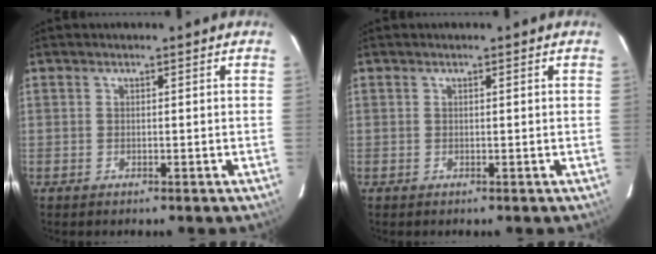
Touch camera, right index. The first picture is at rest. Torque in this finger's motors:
{"motor_torque": [-0.04, 0.00, 0.03, 0.01]}